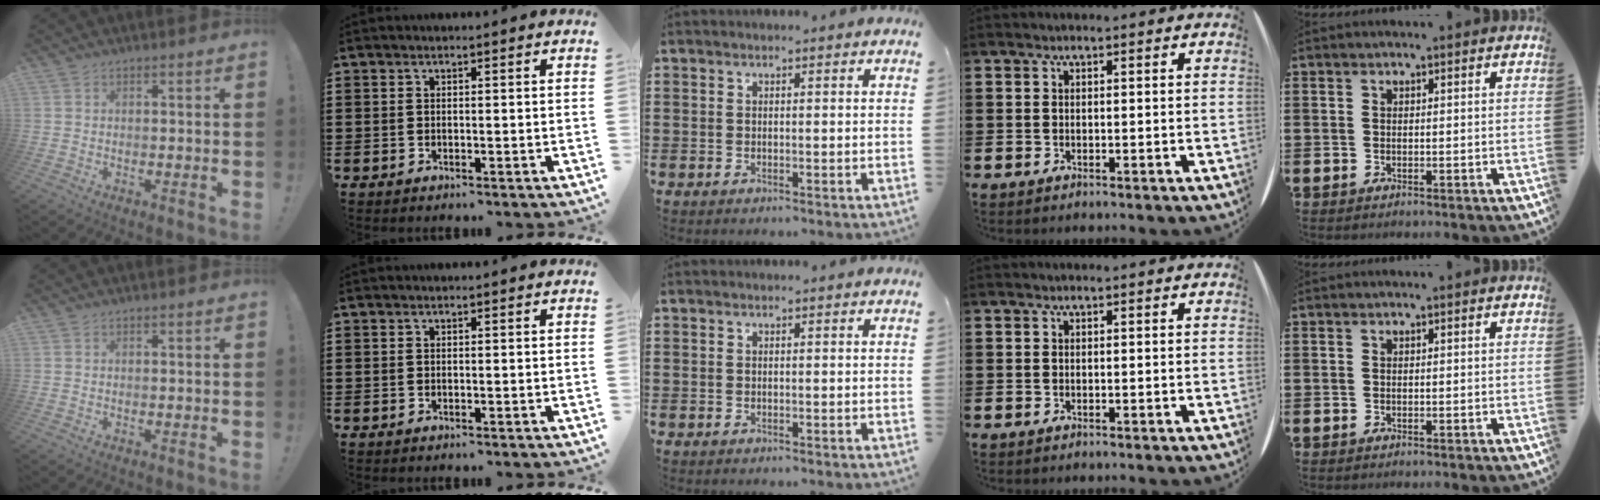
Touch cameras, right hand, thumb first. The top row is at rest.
{}